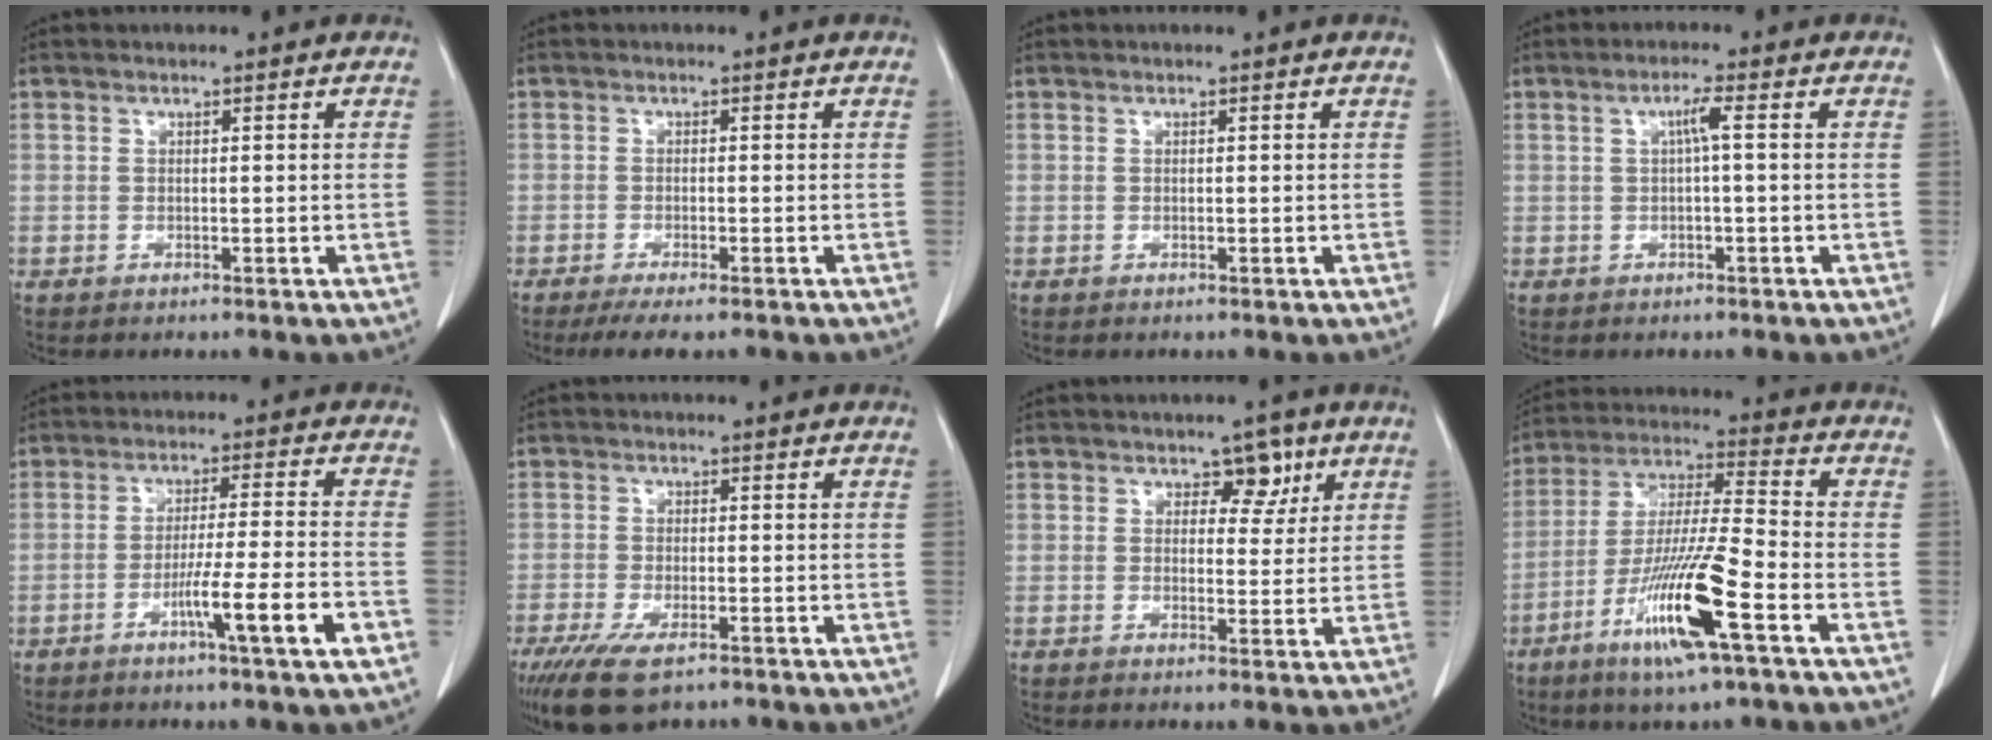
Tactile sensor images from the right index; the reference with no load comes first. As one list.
[{"total": 5.7, "force": [-4.7, 0.6, 3.3], "torque": [-0.044, -0.011, -0.071]}, {"total": 0.0}, {"total": 2.3, "force": [0.3, -0.2, 2.3], "torque": [-0.043, 0.004, 0.006]}, {"total": 9.1, "force": [-4.0, -0.9, 8.1], "torque": [-0.130, -0.013, -0.069]}, {"total": 8.8, "force": [-6.0, 2.7, 5.8], "torque": [-0.102, -0.020, -0.097]}, {"total": 3.9, "force": [2.0, 2.5, 2.1], "torque": [-0.018, 0.005, 0.028]}, {"total": 15.0, "force": [-6.9, 0.4, 13.3], "torque": [-0.266, -0.020, -0.127]}]